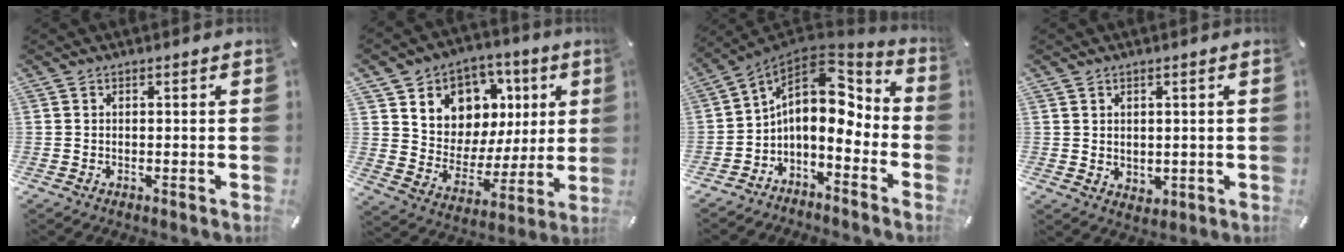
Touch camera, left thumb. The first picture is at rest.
{"total": 9.9, "force": [3.2, 9.2, 1.7], "torque": [-0.026, -0.041, 0.066]}
{"total": 12.6, "force": [1.3, 8.7, 9.0], "torque": [-0.138, -0.024, 0.019]}
{"total": 2.7, "force": [1.8, 2.1, 0.1], "torque": [0.009, -0.011, 0.030]}